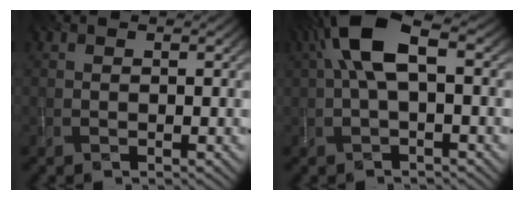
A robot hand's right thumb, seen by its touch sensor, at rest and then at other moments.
{"total": 7.8, "force": [1.8, 2.7, 7.1], "torque": [-0.150, 0.024, 0.024]}